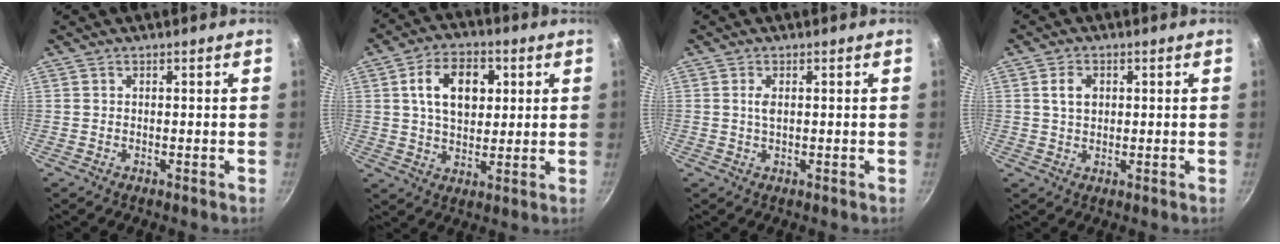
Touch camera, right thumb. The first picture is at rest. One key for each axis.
{"total": 11.7, "fx": 2.9, "fy": 7.7, "fz": 8.2, "tx": -0.115, "ty": 0.001, "tz": 0.043}
{"total": 1.8, "fx": 0.3, "fy": 0.8, "fz": 1.6, "tx": -0.031, "ty": 0.001, "tz": 0.006}
{"total": 3.6, "fx": 0.8, "fy": 2.7, "fz": 2.3, "tx": -0.029, "ty": 0.001, "tz": 0.016}